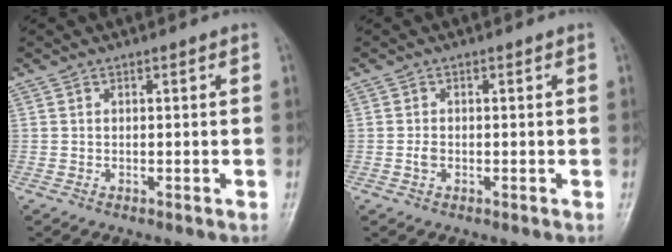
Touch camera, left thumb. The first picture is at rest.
{"total": 1.2, "force": [-0.2, 0.9, 0.8], "torque": [-0.014, 0.000, -0.005]}